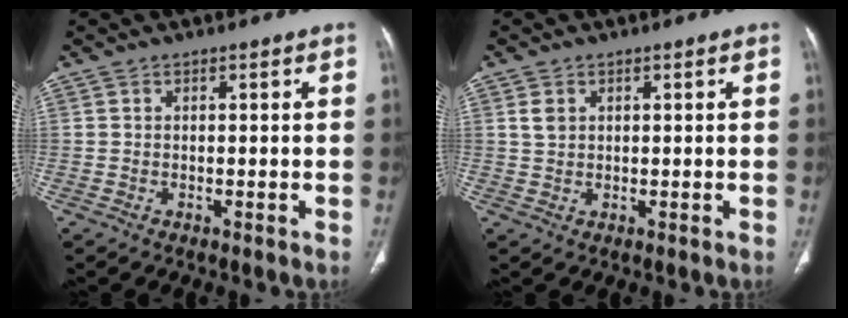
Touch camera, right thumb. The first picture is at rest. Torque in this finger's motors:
{"motor_torque": [-0.14, 0.02, 0.37, -0.26, 0.01]}